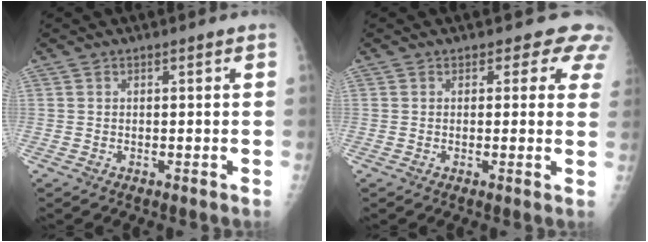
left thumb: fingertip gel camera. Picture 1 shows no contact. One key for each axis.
{"total": 4.4, "fx": 3.5, "fy": 2.6, "fz": 0.5, "tx": 0.032, "ty": -0.017, "tz": 0.017}